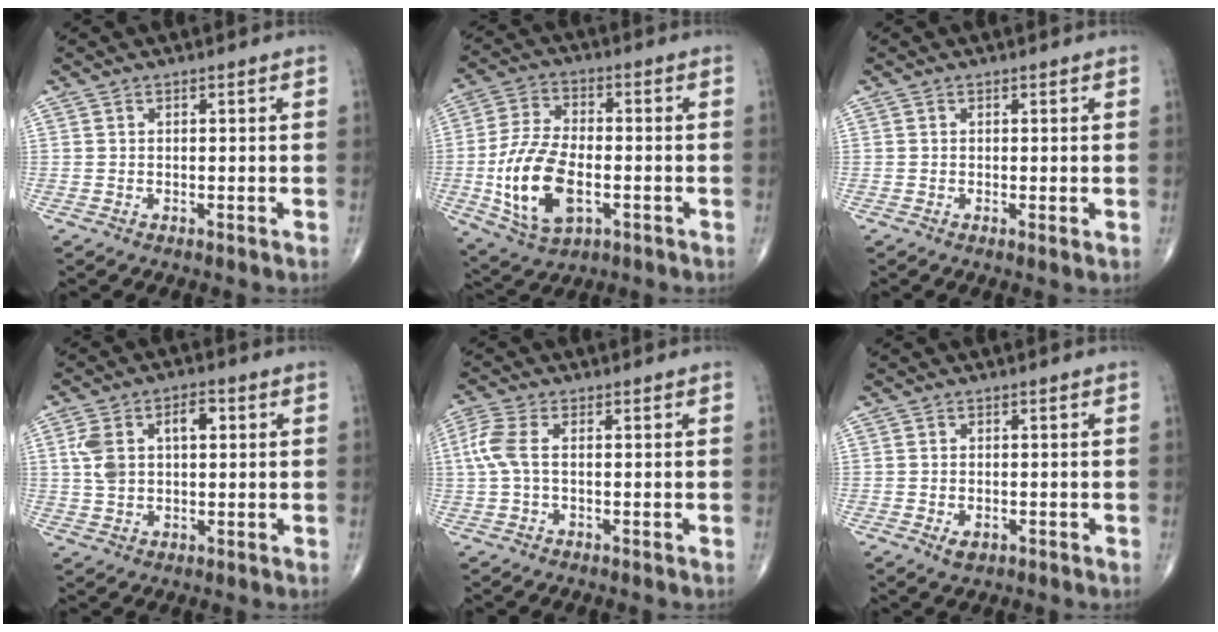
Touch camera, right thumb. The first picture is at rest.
{"total": 15.3, "force": [-3.5, 8.3, 12.4], "torque": [-0.243, 0.008, -0.057]}
{"total": 0.9, "force": [0.0, 0.1, 0.9], "torque": [-0.019, -0.005, -0.002]}
{"total": 8.9, "force": [1.9, 5.4, 6.8], "torque": [-0.119, 0.020, 0.039]}
{"total": 5.2, "force": [0.3, 2.5, 4.6], "torque": [-0.133, 0.010, -0.001]}
{"total": 2.2, "force": [-0.8, 1.3, 1.5], "torque": [-0.023, 0.000, -0.009]}